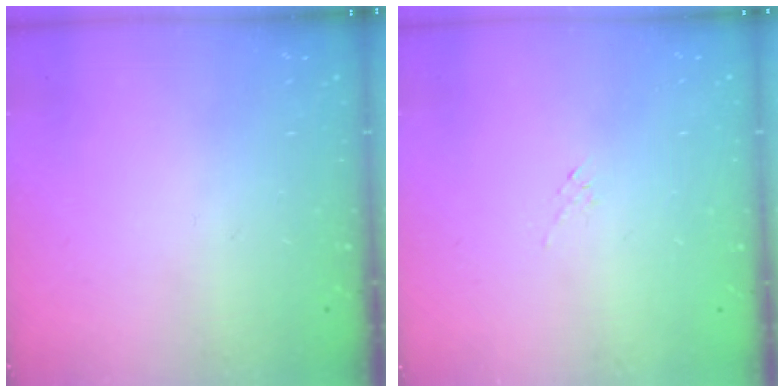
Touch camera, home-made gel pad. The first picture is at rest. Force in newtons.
{"total": 2.8, "press": 2.7, "slide": 0.6}